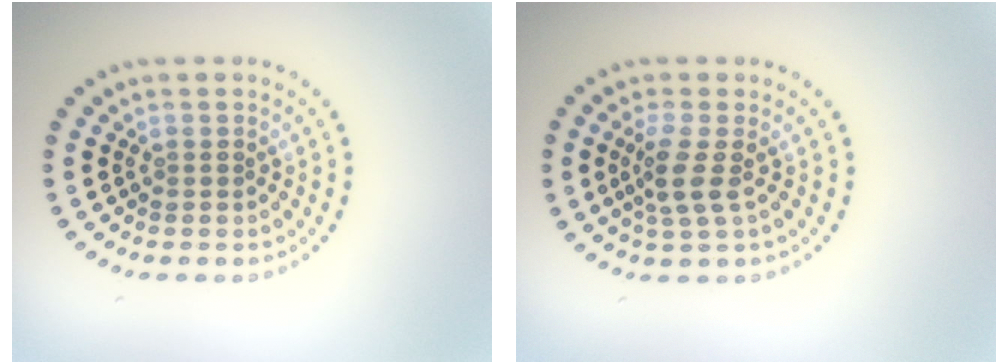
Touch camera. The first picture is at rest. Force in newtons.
{"total": 2.5, "press": 1.9, "slide": 1.5}